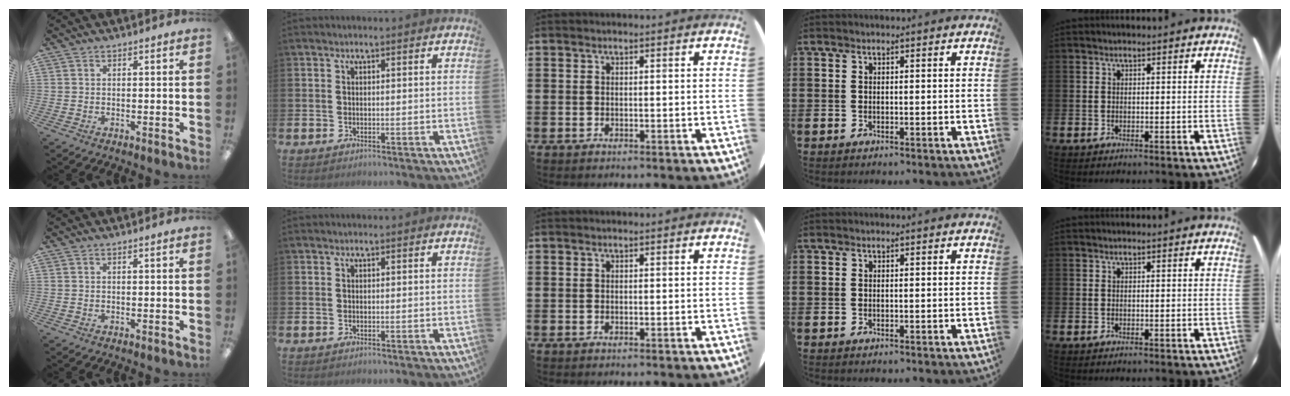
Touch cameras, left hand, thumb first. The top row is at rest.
{}